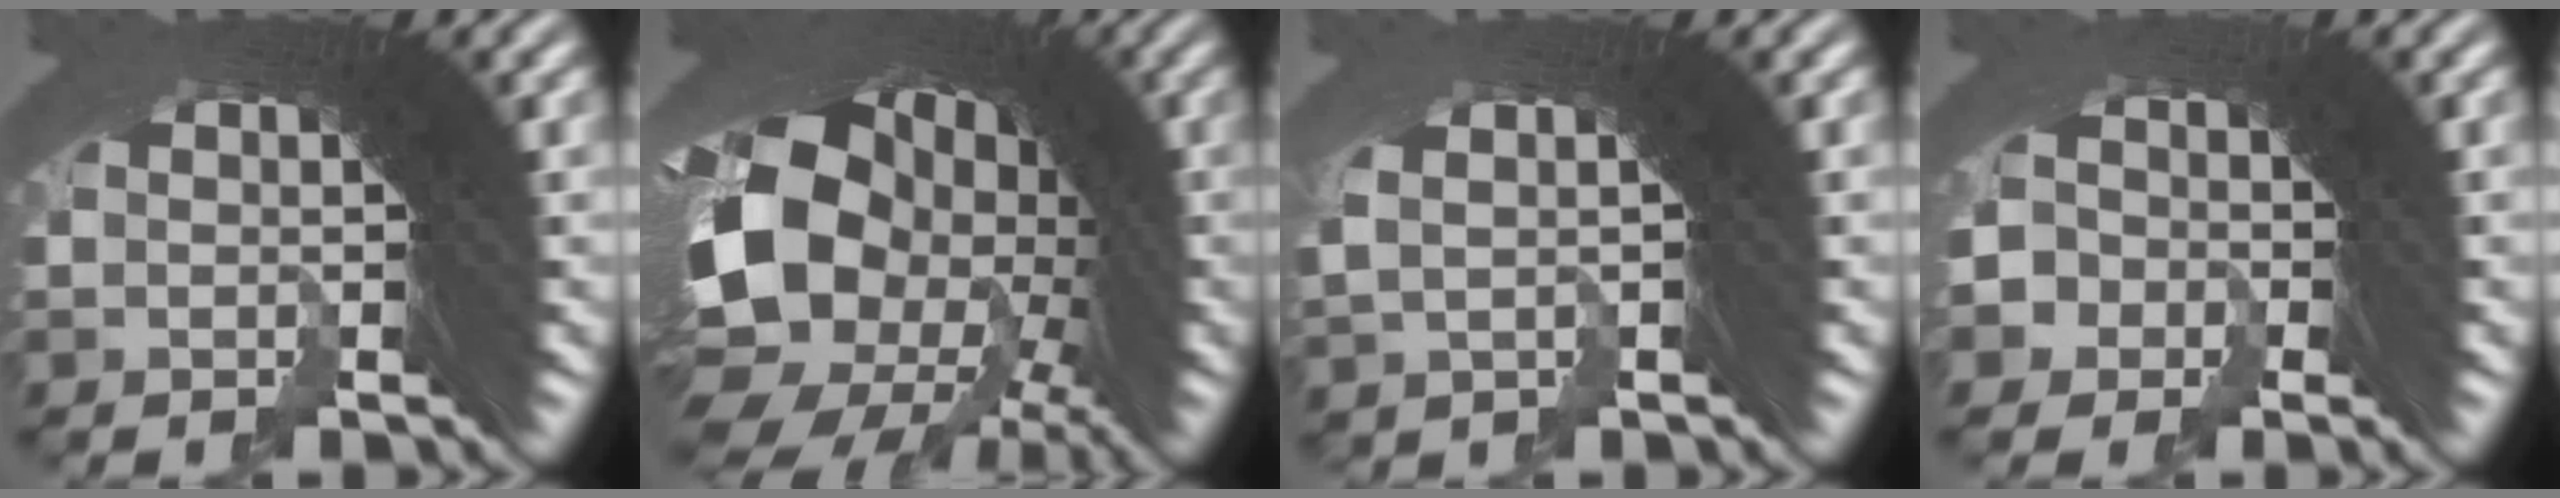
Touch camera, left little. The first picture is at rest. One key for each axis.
{"total": 17.7, "fx": -2.6, "fy": 11.8, "fz": 12.9, "tx": -0.233, "ty": -0.044, "tz": -0.022}
{"total": 1.6, "fx": 0.5, "fy": 0.6, "fz": 1.3, "tx": -0.014, "ty": 0.007, "tz": 0.012}
{"total": 6.8, "fx": -1.5, "fy": 6.3, "fz": 2.0, "tx": -0.061, "ty": -0.013, "tz": -0.034}